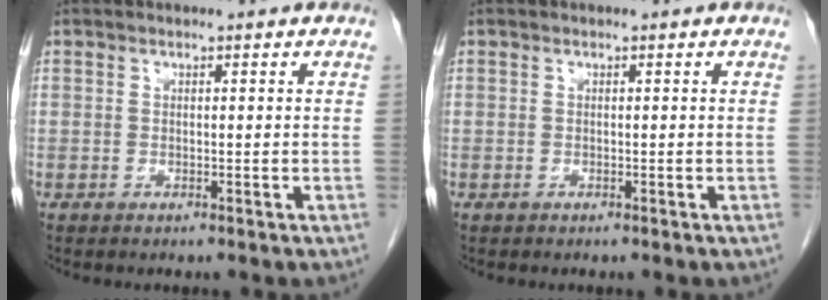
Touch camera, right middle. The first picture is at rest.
{"total": 0.0}